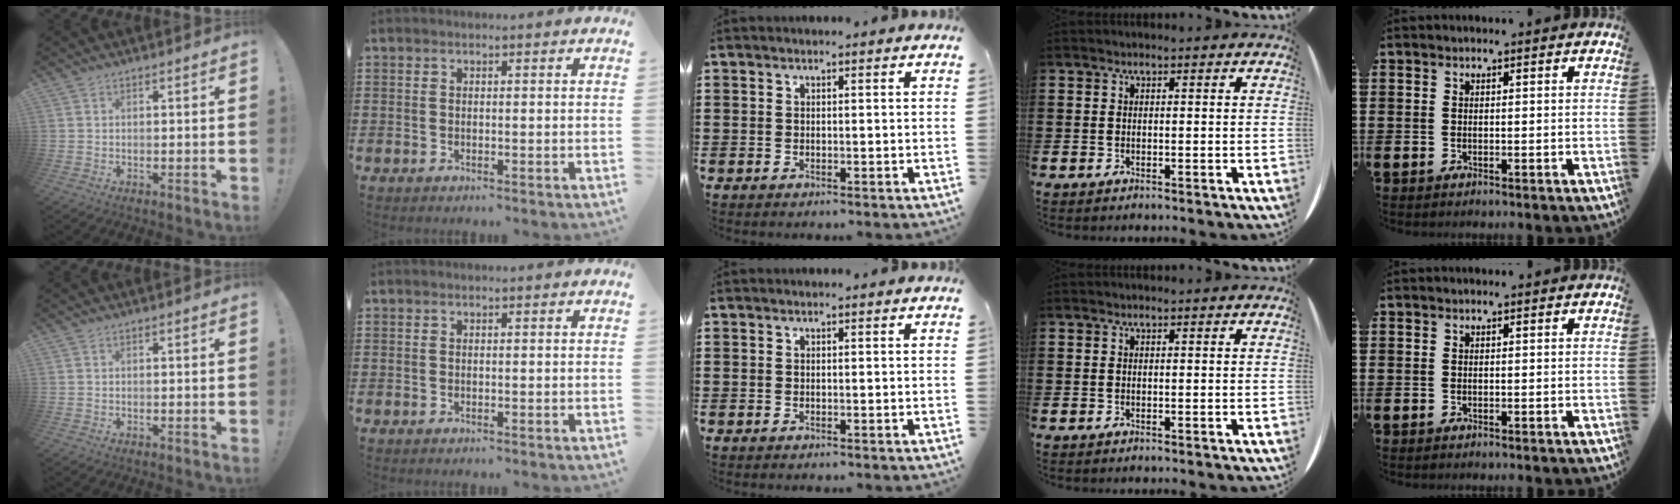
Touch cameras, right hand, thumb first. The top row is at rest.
{}